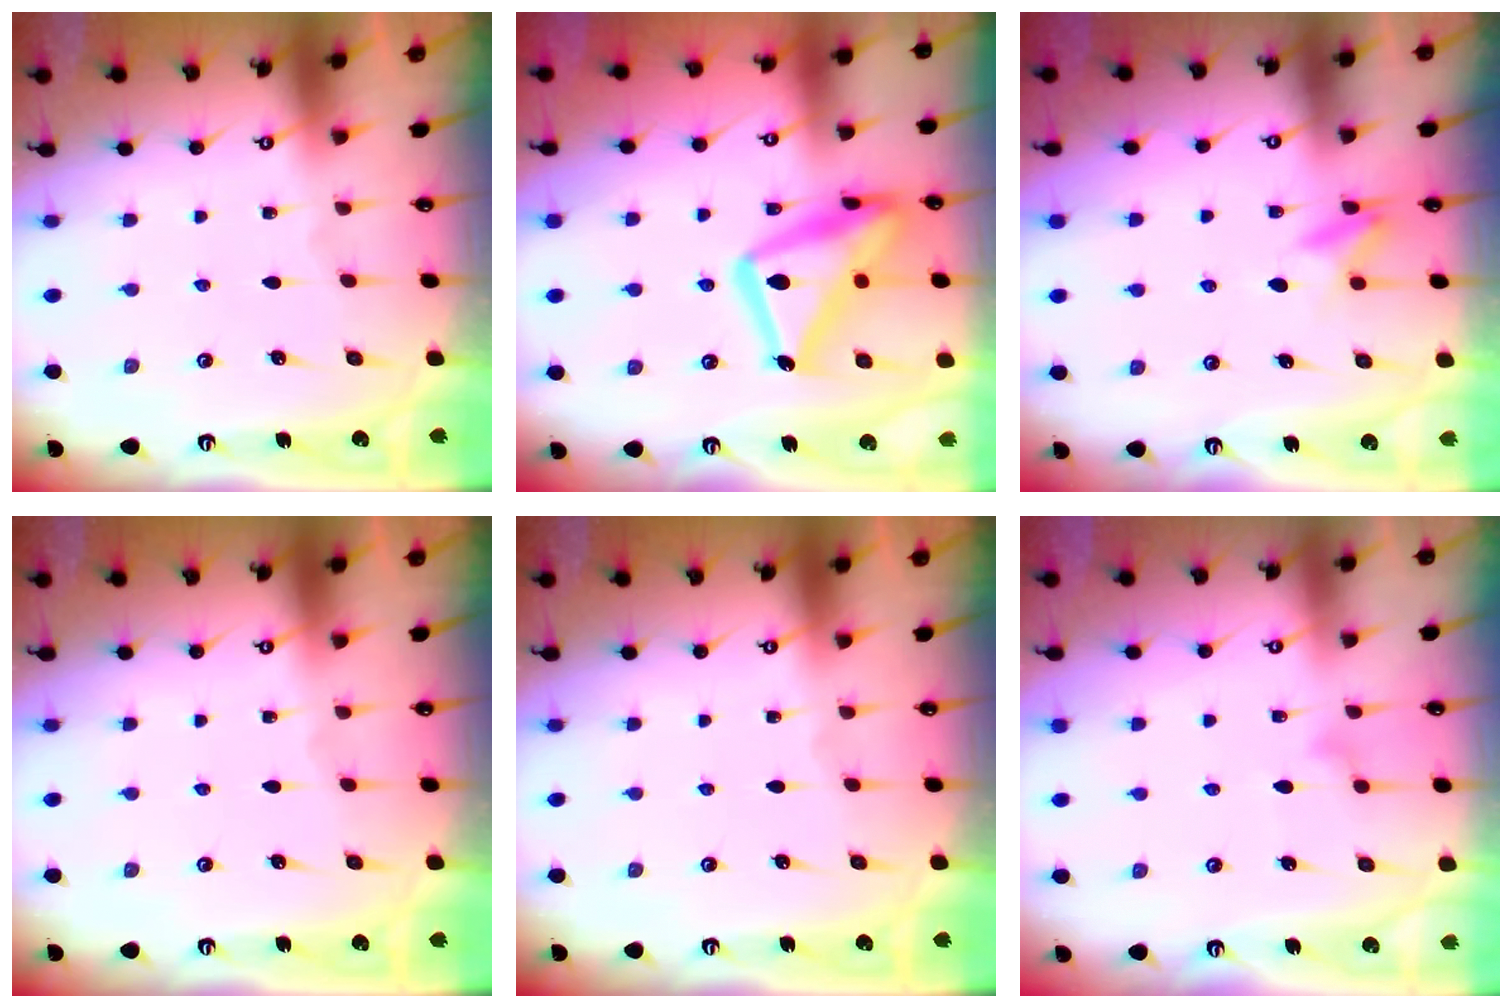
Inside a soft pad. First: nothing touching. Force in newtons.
{"total": 20.8, "press": 20.7, "slide": 1.6}
{"total": 9.0, "press": 9.0, "slide": 1.1}
{"total": 0.0}
{"total": 0.0}
{"total": 8.4, "press": 8.4, "slide": 0.5}